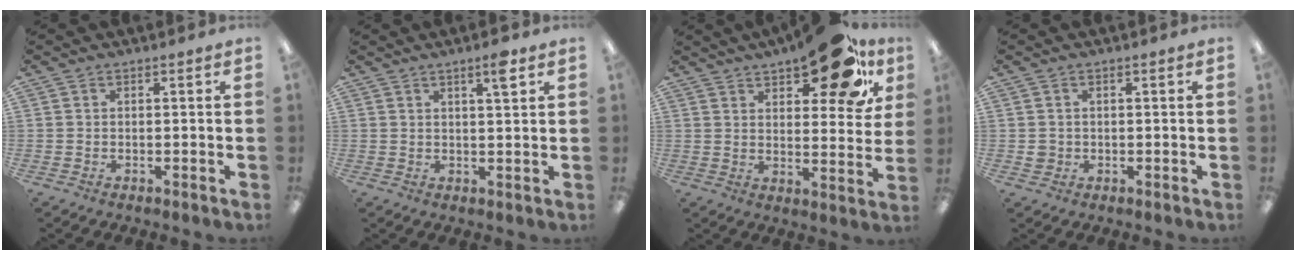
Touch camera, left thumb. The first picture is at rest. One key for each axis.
{"total": 4.3, "fx": 2.7, "fy": 0.6, "fz": 3.3, "tx": -0.049, "ty": -0.009, "tz": 0.040}
{"total": 17.8, "fx": 11.2, "fy": 7.4, "fz": 11.8, "tx": -0.146, "ty": -0.061, "tz": 0.178}
{"total": 1.8, "fx": 0.1, "fy": 1.8, "fz": 0.5, "tx": -0.011, "ty": 0.004, "tz": 0.000}